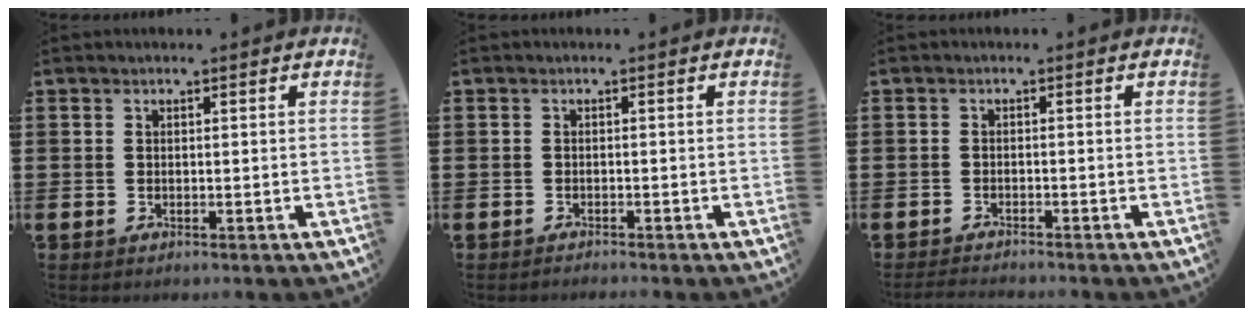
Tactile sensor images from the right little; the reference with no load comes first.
{"total": 0.6, "force": [-0.6, -0.1, 0.0], "torque": [0.000, -0.002, -0.013]}
{"total": 1.3, "force": [-1.3, 0.0, 0.3], "torque": [-0.006, 0.001, -0.025]}